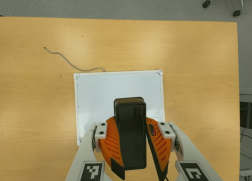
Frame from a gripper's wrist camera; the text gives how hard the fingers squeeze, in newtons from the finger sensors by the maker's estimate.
{"total": 10.5, "left": 10.6, "right": 10.4}